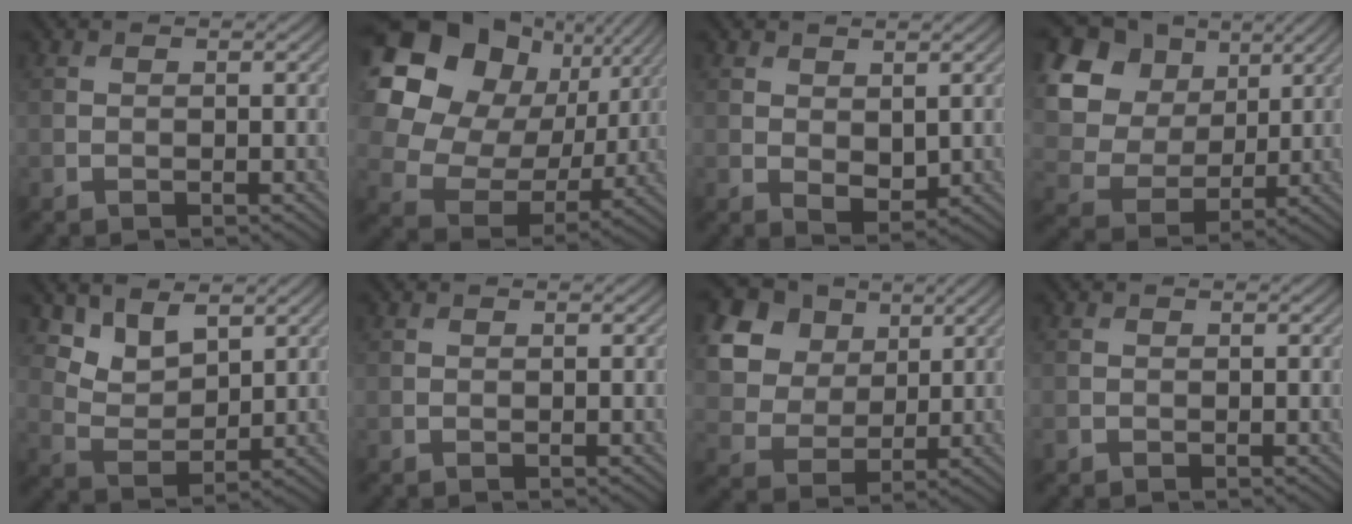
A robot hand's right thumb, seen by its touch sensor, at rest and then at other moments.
{"total": 21.8, "force": [7.6, 16.9, 11.4], "torque": [-0.314, 0.046, 0.156]}
{"total": 2.7, "force": [1.0, 1.8, 1.8], "torque": [-0.035, -0.008, 0.022]}
{"total": 18.1, "force": [6.6, 14.6, 8.4], "torque": [-0.265, 0.036, 0.150]}
{"total": 5.8, "force": [4.3, 2.8, 2.8], "torque": [-0.065, -0.013, 0.080]}
{"total": 0.0}
{"total": 16.2, "force": [7.1, 12.5, 7.5], "torque": [-0.242, 0.029, 0.168]}
{"total": 0.6, "force": [-0.2, 0.6, 0.0], "torque": [-0.001, -0.004, -0.006]}